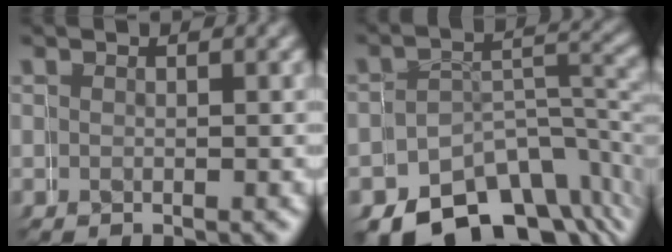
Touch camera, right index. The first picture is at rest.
{"total": 9.4, "force": [-7.1, 5.4, 3.1], "torque": [-0.023, -0.011, -0.105]}